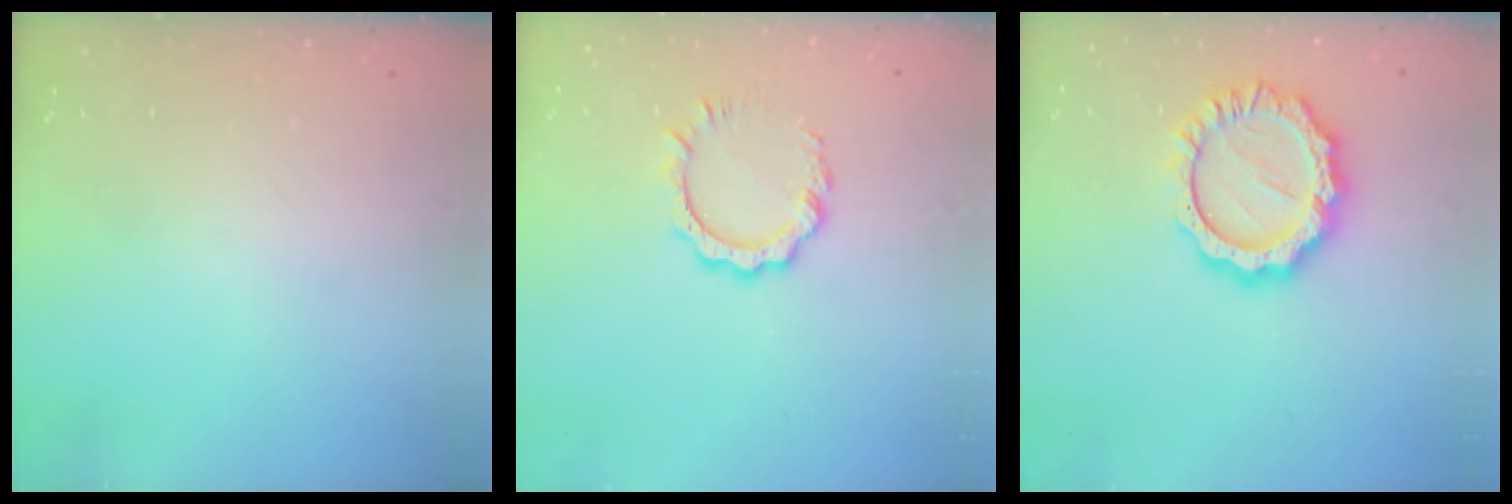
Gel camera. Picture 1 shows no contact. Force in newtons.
{"total": 6.7, "press": 6.6, "slide": 0.7}
{"total": 13.2, "press": 13.1, "slide": 1.1}